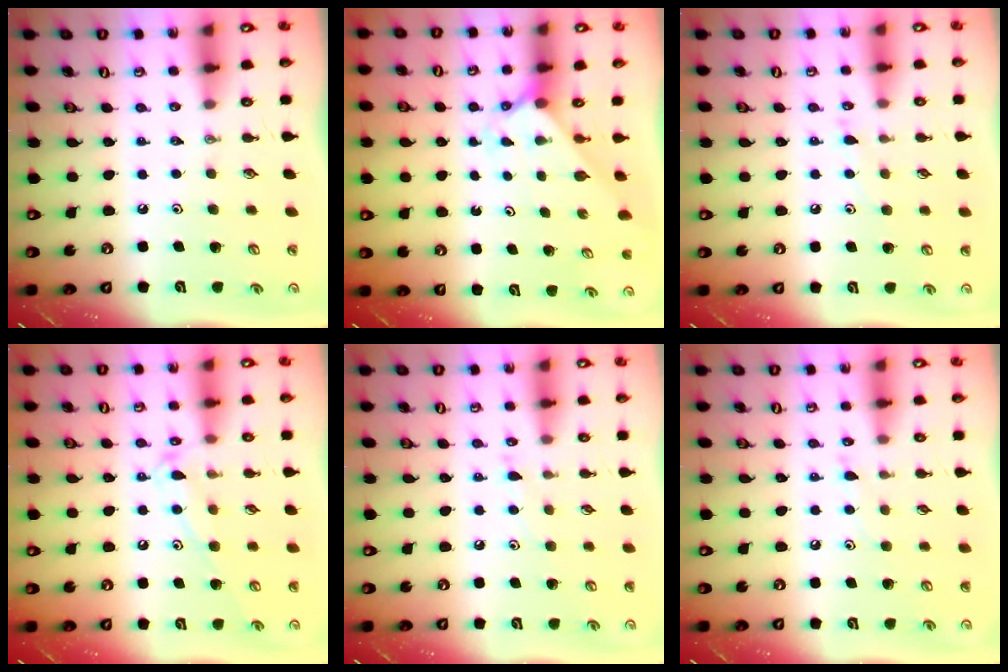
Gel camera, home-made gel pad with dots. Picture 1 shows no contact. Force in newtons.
{"total": 2.1, "press": 2.1, "slide": 0.2}
{"total": 4.7, "press": 4.7, "slide": 0.6}
{"total": 11.6, "press": 11.6, "slide": 0.9}
{"total": 4.7, "press": 4.7, "slide": 0.6}
{"total": 5.2, "press": 5.1, "slide": 0.6}